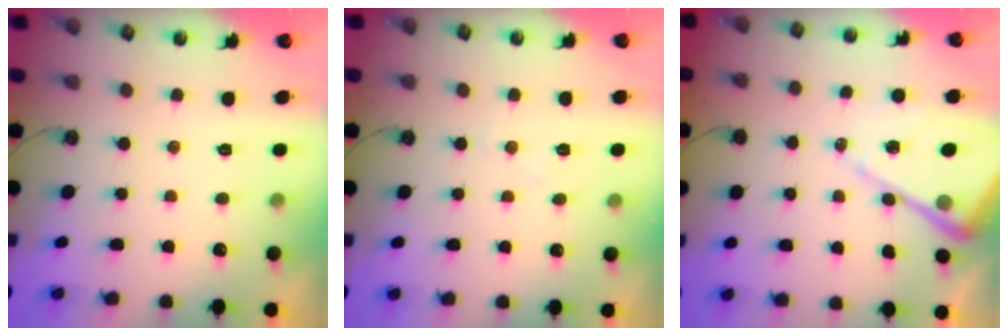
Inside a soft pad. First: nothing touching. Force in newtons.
{"total": 4.8, "press": 4.7, "slide": 0.7}
{"total": 11.6, "press": 11.5, "slide": 1.5}